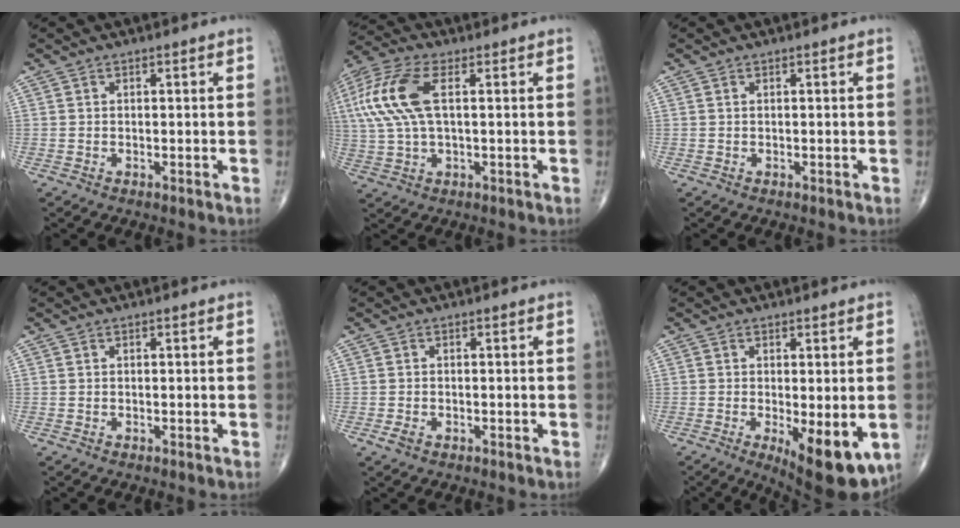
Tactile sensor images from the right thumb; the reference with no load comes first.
{"total": 13.8, "force": [2.9, 6.2, 12.0], "torque": [-0.288, 0.019, 0.055]}
{"total": 0.0}
{"total": 0.0}
{"total": 1.6, "force": [-0.8, 1.0, 1.0], "torque": [-0.022, 0.004, -0.014]}
{"total": 11.4, "force": [-3.3, 3.9, 10.2], "torque": [-0.135, -0.024, -0.037]}